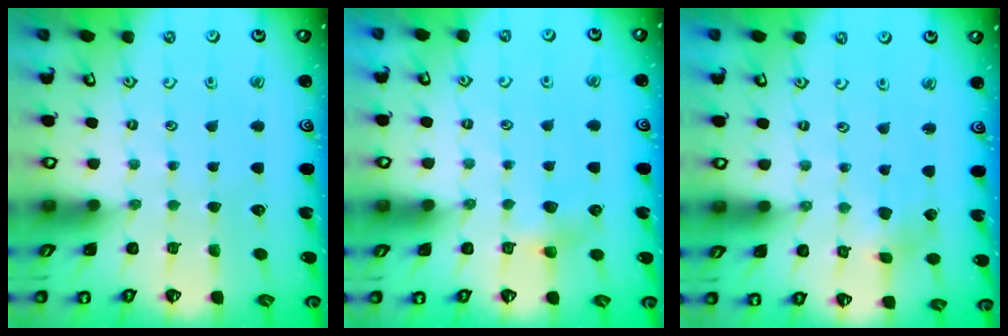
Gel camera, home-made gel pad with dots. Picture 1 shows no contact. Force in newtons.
{"total": 4.7, "press": 4.6, "slide": 0.7}
{"total": 2.9, "press": 2.9, "slide": 0.1}